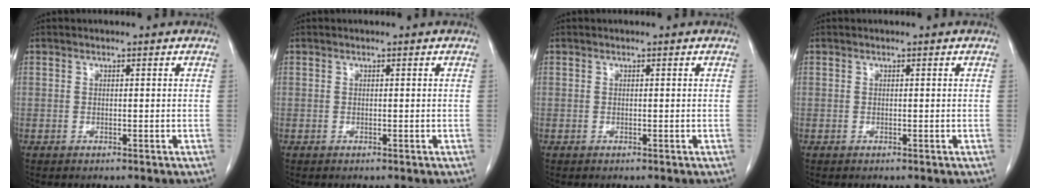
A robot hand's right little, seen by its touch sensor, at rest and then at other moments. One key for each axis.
{"total": 0.0}
{"total": 0.0}
{"total": 0.0}